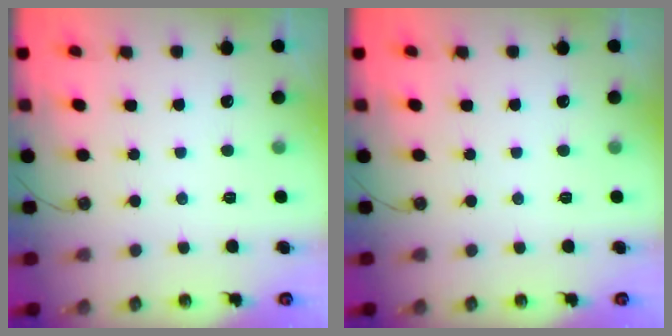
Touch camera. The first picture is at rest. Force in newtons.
{"total": 0.0}